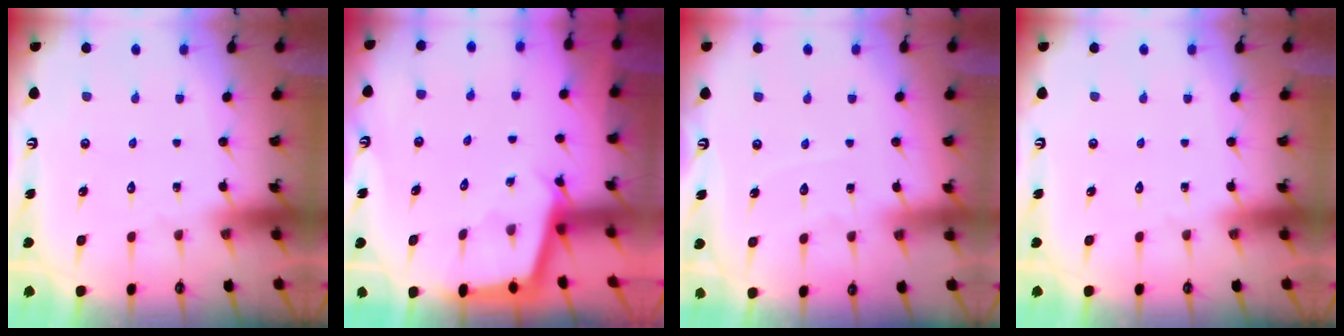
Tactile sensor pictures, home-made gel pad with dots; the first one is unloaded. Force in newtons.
{"total": 2.1, "press": 2.1, "slide": 0.2}
{"total": 3.5, "press": 3.5, "slide": 0.4}
{"total": 0.0}